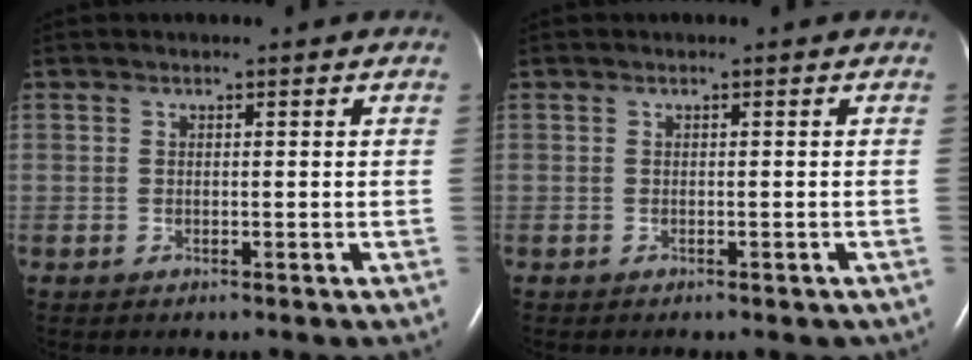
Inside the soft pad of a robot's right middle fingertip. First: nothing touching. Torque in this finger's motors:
{"motor_torque": [-0.07, 0.04, 0.04, 0.00]}